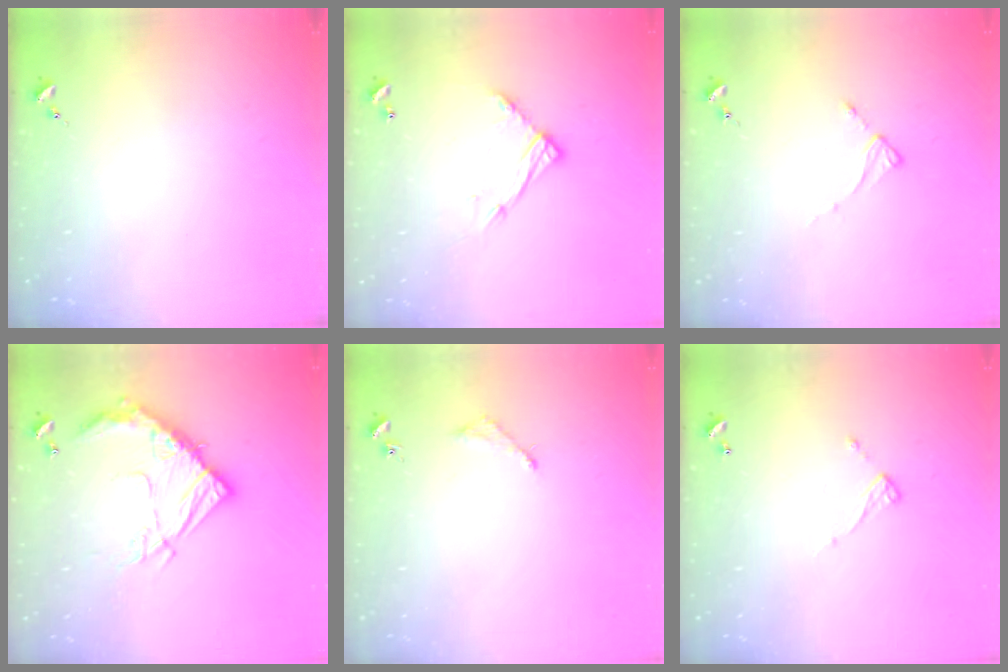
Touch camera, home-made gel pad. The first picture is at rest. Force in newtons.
{"total": 12.2, "press": 12.1, "slide": 0.9}
{"total": 2.3, "press": 2.3, "slide": 0.3}
{"total": 19.4, "press": 19.2, "slide": 2.1}
{"total": 3.0, "press": 3.0, "slide": 0.4}
{"total": 5.3, "press": 5.3, "slide": 0.4}